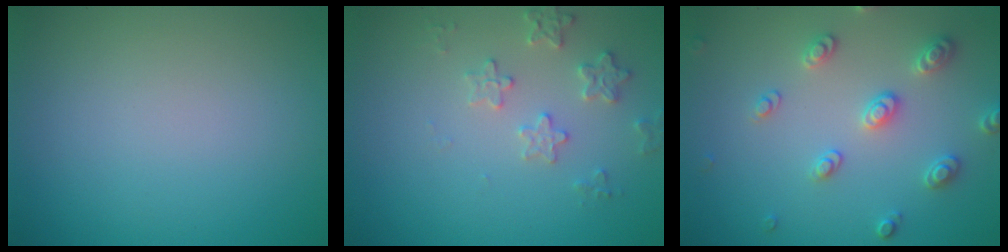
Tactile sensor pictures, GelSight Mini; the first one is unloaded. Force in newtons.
{"total": 2.5, "press": 2.4, "slide": 0.6}
{"total": 3.0, "press": 2.9, "slide": 0.6}